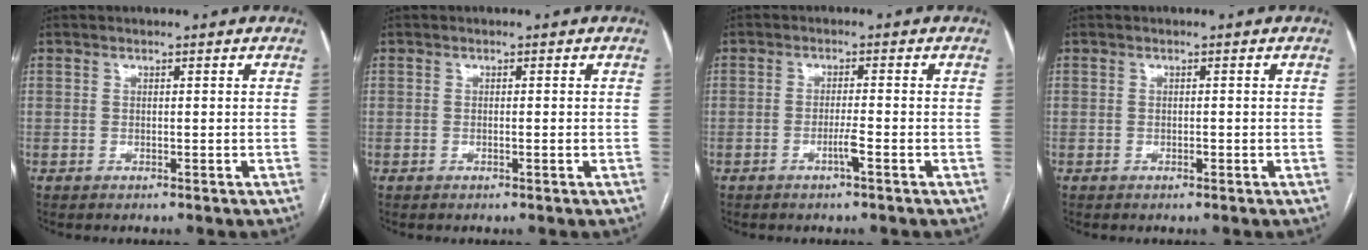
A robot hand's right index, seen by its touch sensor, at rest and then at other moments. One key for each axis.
{"total": 0.7, "fx": -0.2, "fy": -0.1, "fz": 0.7, "tx": -0.013, "ty": 0.000, "tz": 0.000}
{"total": 2.5, "fx": -1.2, "fy": -0.4, "fz": 2.1, "tx": -0.042, "ty": -0.003, "tz": -0.023}
{"total": 0.6, "fx": -0.3, "fy": 0.1, "fz": 0.5, "tx": -0.013, "ty": 0.000, "tz": -0.002}